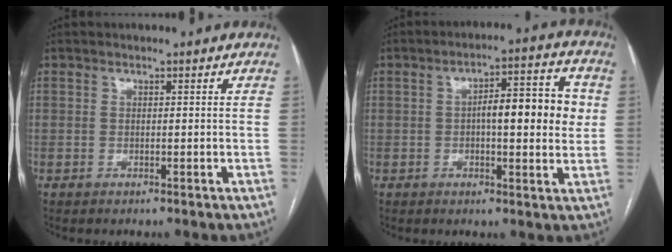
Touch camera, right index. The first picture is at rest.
{"total": 10.1, "force": [0.7, 2.7, 9.7], "torque": [-0.137, 0.025, 0.009]}